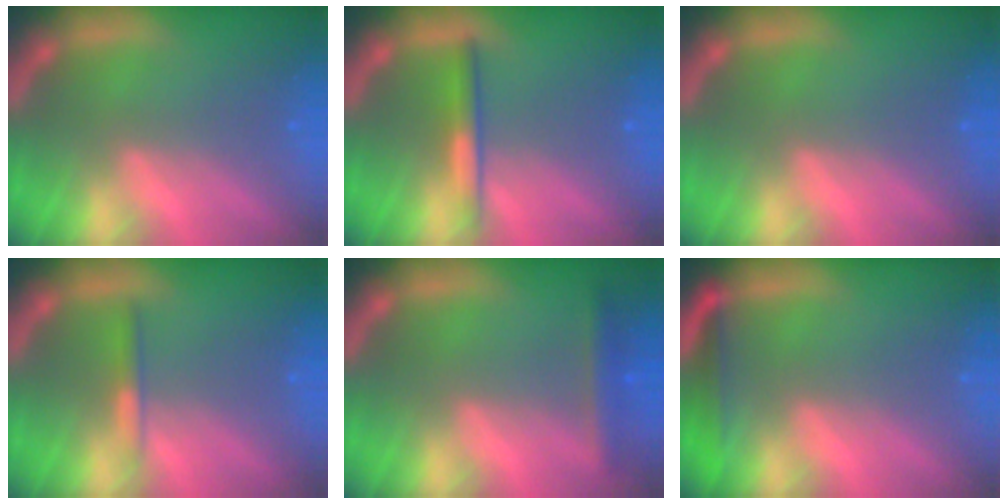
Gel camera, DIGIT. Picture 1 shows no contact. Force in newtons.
{"total": 2.5}
{"total": 0.0}
{"total": 1.4}
{"total": 2.4}
{"total": 3.0}